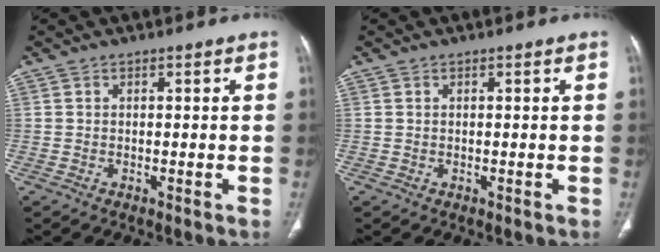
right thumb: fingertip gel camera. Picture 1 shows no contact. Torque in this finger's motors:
{"motor_torque": [0.53, 0.47, 0.20, -0.17, 0.00]}